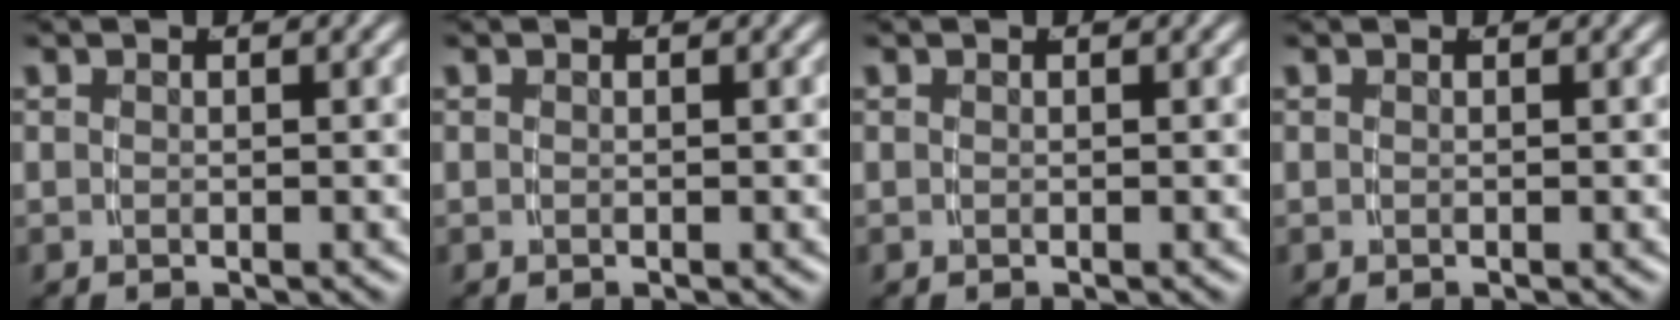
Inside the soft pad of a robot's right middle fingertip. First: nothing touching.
{"total": 0.0}
{"total": 0.0}
{"total": 0.0}